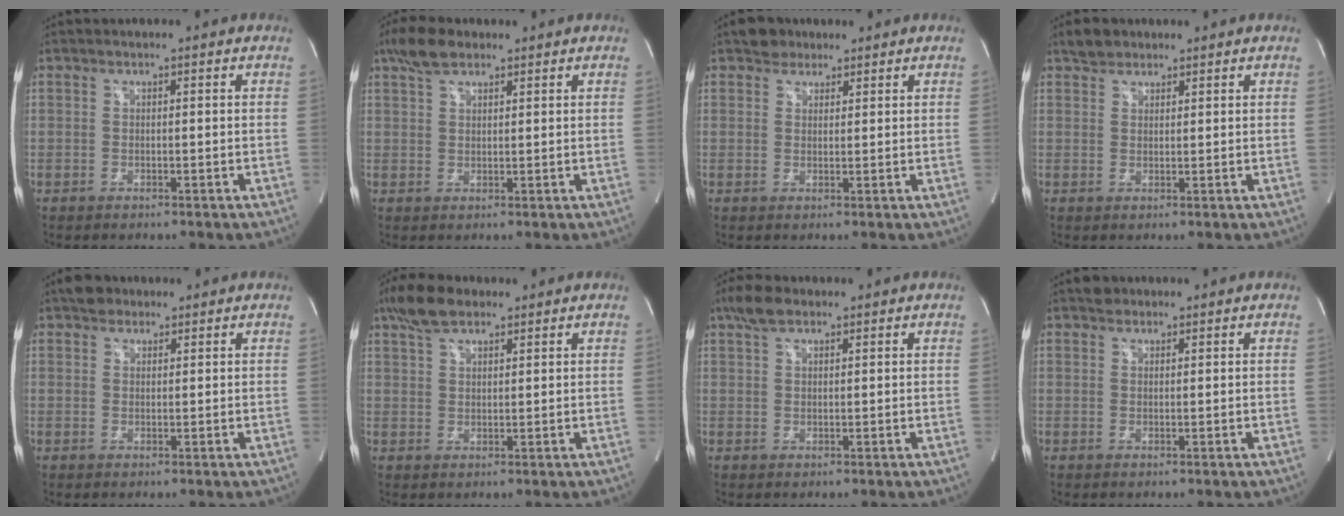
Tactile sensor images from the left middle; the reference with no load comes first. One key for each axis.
{"total": 4.9, "fx": 3.6, "fy": 2.0, "fz": 2.8, "tx": -0.064, "ty": 0.019, "tz": 0.071}
{"total": 2.9, "fx": 2.2, "fy": 1.9, "fz": 0.4, "tx": -0.007, "ty": 0.014, "tz": 0.034}
{"total": 2.7, "fx": 2.1, "fy": 1.6, "fz": 0.5, "tx": -0.013, "ty": 0.013, "tz": 0.036}
{"total": 2.8, "fx": 2.1, "fy": 1.8, "fz": 0.7, "tx": -0.014, "ty": 0.017, "tz": 0.033}
{"total": 6.1, "fx": 4.4, "fy": 2.4, "fz": 3.4, "tx": -0.075, "ty": 0.022, "tz": 0.086}
{"total": 3.9, "fx": 2.7, "fy": 1.6, "fz": 2.2, "tx": -0.053, "ty": 0.018, "tz": 0.055}
{"total": 1.6, "fx": 1.2, "fy": 1.0, "fz": 0.2, "tx": -0.004, "ty": 0.011, "tz": 0.017}